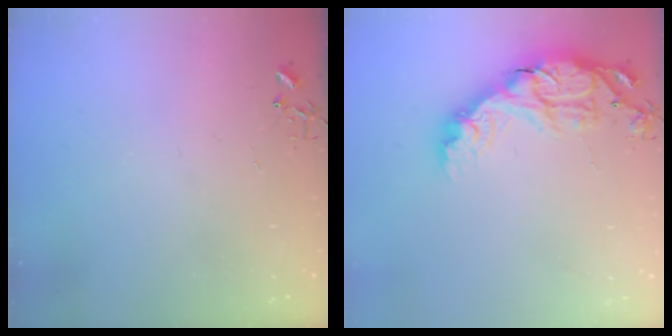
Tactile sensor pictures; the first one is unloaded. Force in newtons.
{"total": 17.2, "press": 17.2, "slide": 0.5}